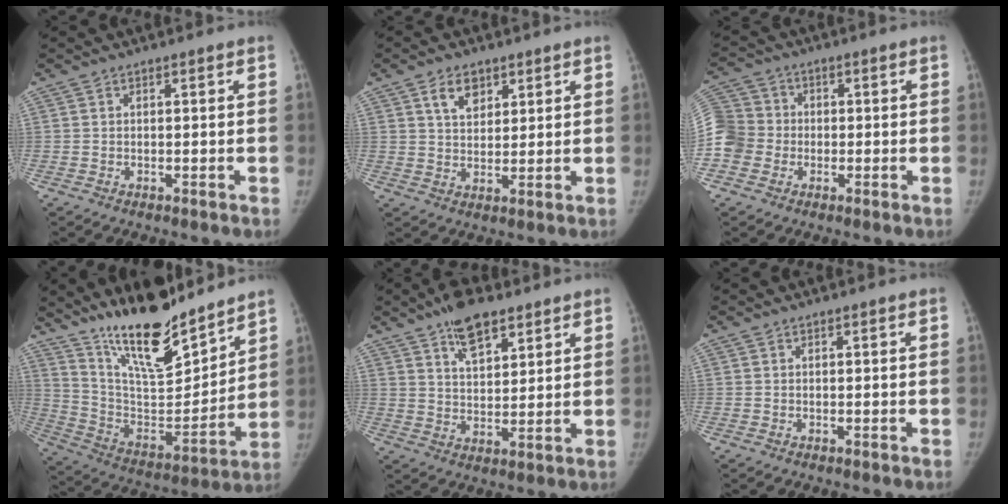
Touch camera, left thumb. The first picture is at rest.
{"total": 5.4, "force": [3.1, 3.4, 2.9], "torque": [-0.024, -0.020, 0.055]}
{"total": 11.5, "force": [-2.0, 10.5, 4.2], "torque": [-0.091, 0.033, -0.040]}
{"total": 21.0, "force": [16.8, 5.8, 11.1], "torque": [-0.144, -0.108, 0.293]}
{"total": 9.6, "force": [6.3, 4.3, 5.8], "torque": [-0.070, -0.032, 0.107]}
{"total": 0.0}